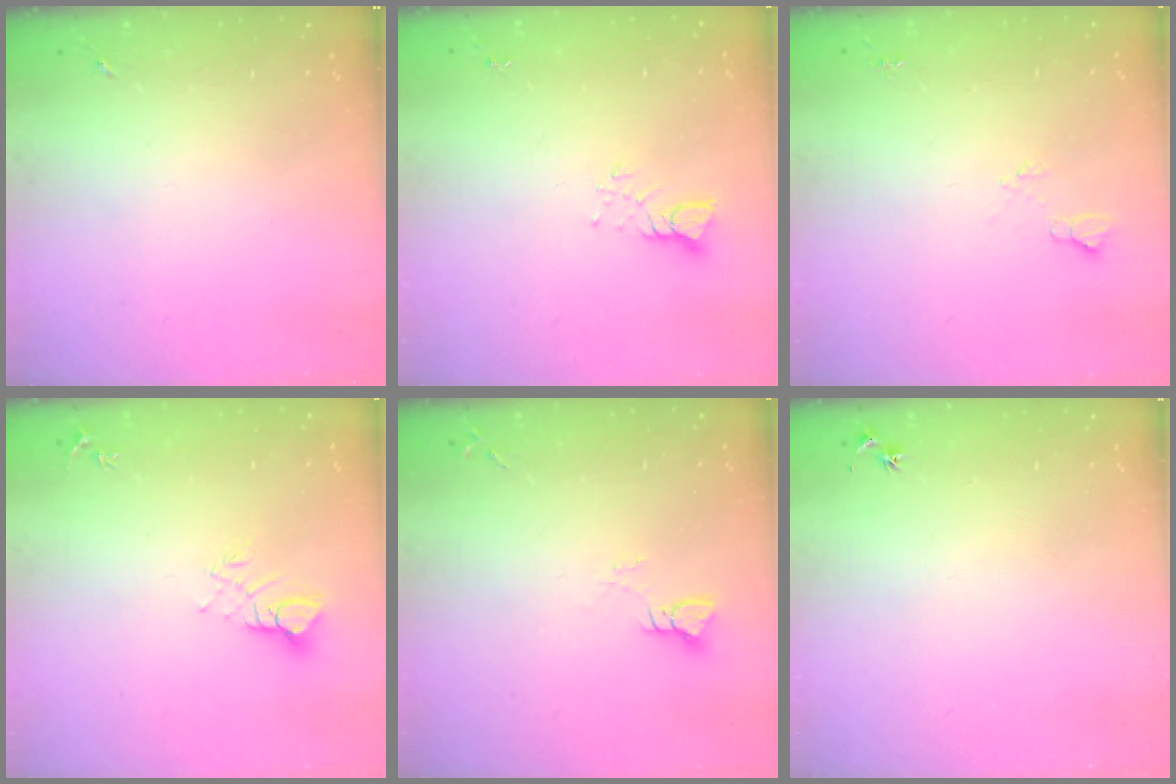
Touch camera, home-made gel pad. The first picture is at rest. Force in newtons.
{"total": 3.8, "press": 3.8, "slide": 0.3}
{"total": 5.5, "press": 5.4, "slide": 0.7}
{"total": 5.2, "press": 5.2, "slide": 0.4}
{"total": 3.0, "press": 3.0, "slide": 0.3}
{"total": 3.0, "press": 2.9, "slide": 0.4}